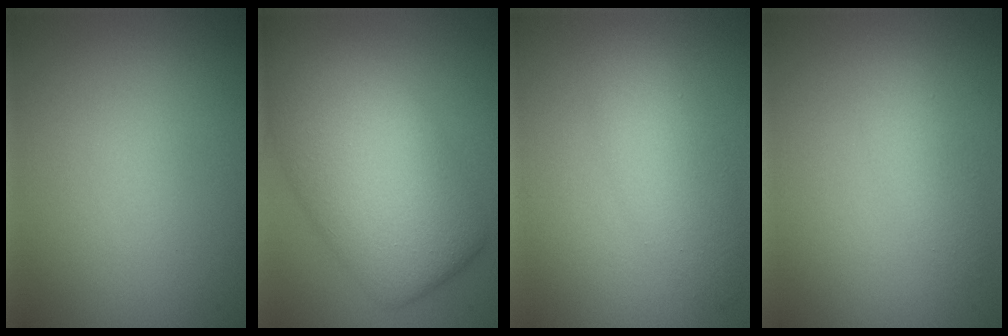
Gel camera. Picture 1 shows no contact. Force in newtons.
{"total": 10.7, "press": 10.7, "slide": 0.4}
{"total": 3.5, "press": 3.5, "slide": 0.1}
{"total": 1.9, "press": 1.9, "slide": 0.1}